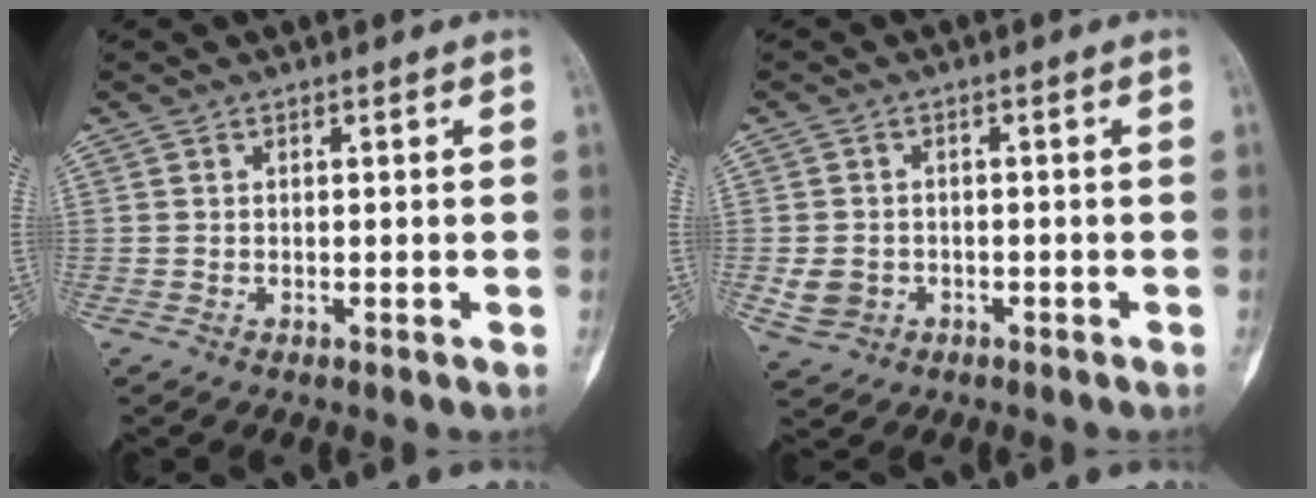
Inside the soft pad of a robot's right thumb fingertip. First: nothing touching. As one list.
[{"total": 4.1, "force": [-1.1, 3.5, 1.8], "torque": [-0.028, 0.007, -0.012]}]